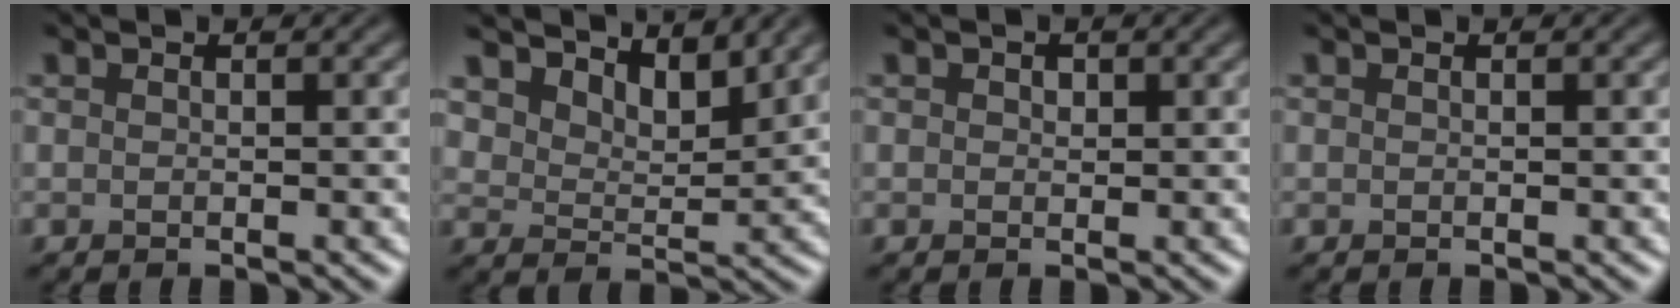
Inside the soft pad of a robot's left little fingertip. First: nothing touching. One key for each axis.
{"total": 4.7, "fx": 3.9, "fy": 1.8, "fz": 1.8, "tx": -0.045, "ty": -0.014, "tz": 0.059}
{"total": 0.8, "fx": 0.2, "fy": 0.7, "fz": 0.4, "tx": -0.006, "ty": 0.002, "tz": 0.000}
{"total": 0.0}